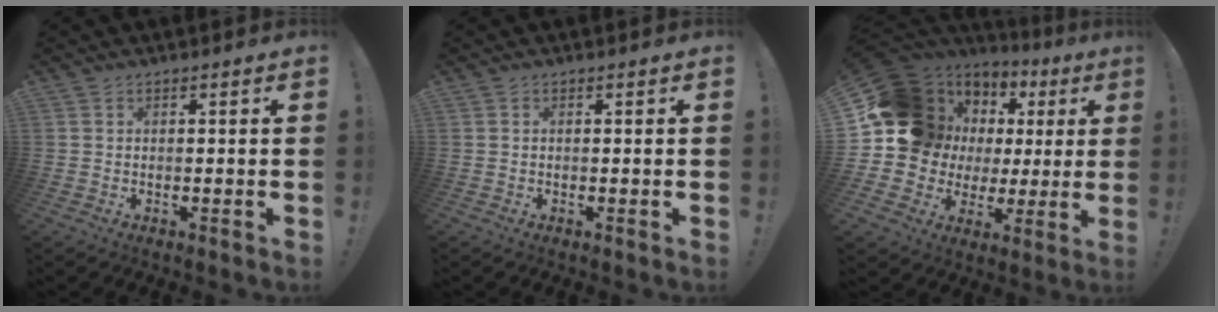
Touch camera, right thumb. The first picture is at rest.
{"total": 0.0}
{"total": 16.7, "force": [5.9, 13.6, 7.6], "torque": [-0.105, -0.051, 0.148]}